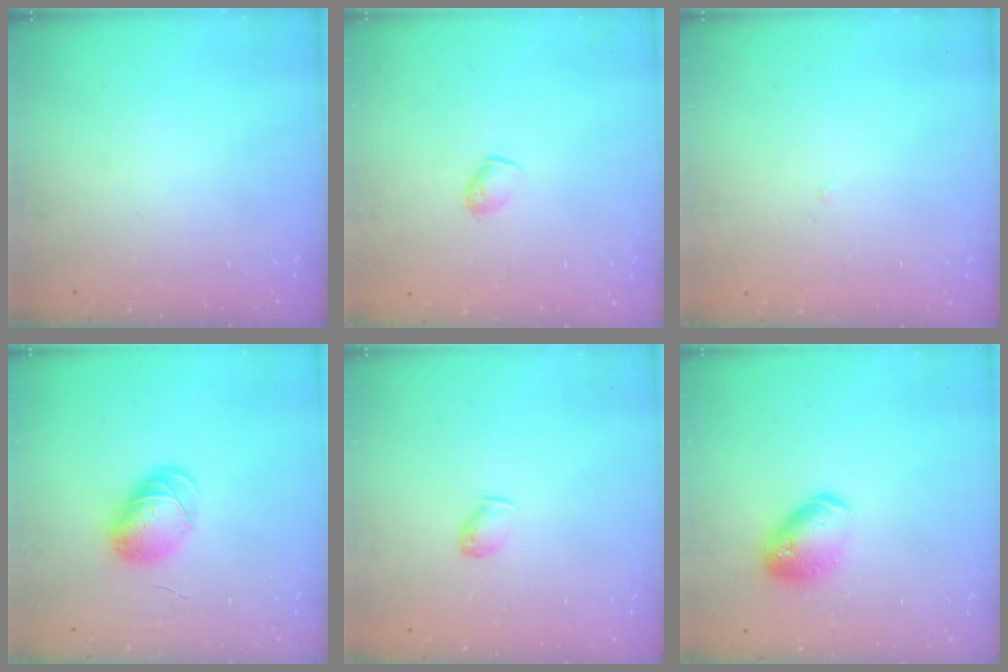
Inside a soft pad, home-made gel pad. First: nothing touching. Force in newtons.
{"total": 4.1, "press": 4.0, "slide": 0.8}
{"total": 1.7, "press": 1.7, "slide": 0.3}
{"total": 8.6, "press": 8.6, "slide": 0.8}
{"total": 4.1, "press": 4.0, "slide": 0.9}
{"total": 12.5, "press": 12.3, "slide": 2.2}